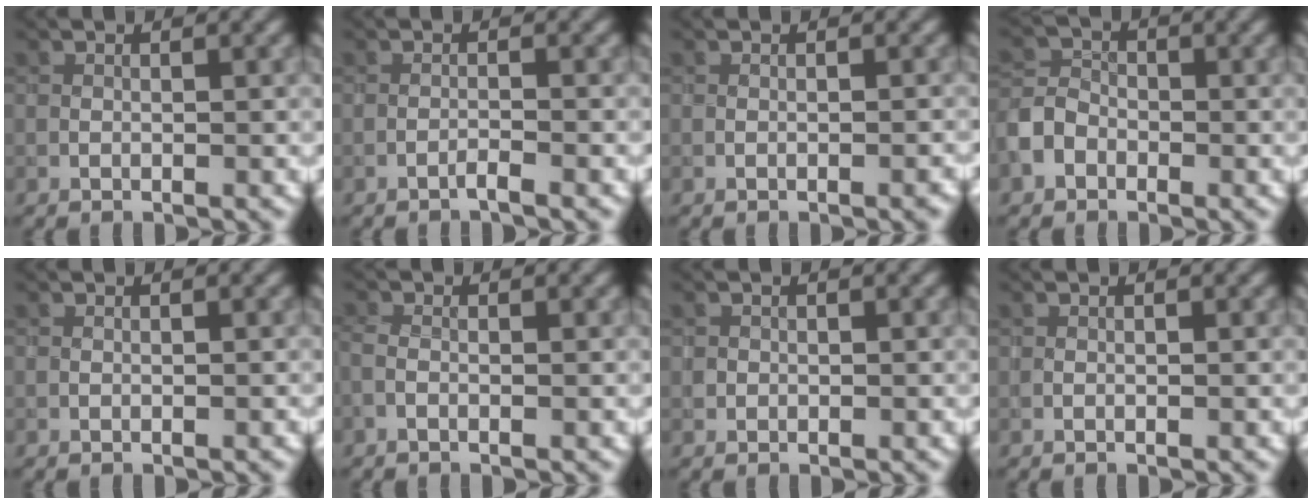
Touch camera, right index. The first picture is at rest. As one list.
[{"total": 0.9, "force": [-0.7, 0.0, 0.6], "torque": [-0.008, 0.006, -0.018]}, {"total": 0.7, "force": [-0.3, 0.1, 0.6], "torque": [-0.009, 0.001, -0.004]}, {"total": 3.5, "force": [-1.7, 2.8, 1.4], "torque": [-0.023, -0.001, -0.041]}, {"total": 0.0}, {"total": 1.0, "force": [-0.4, 0.5, 0.8], "torque": [-0.019, -0.003, -0.011]}, {"total": 0.5, "force": [0.0, 0.5, 0.0], "torque": [0.006, -0.005, 0.000]}, {"total": 0.0}]